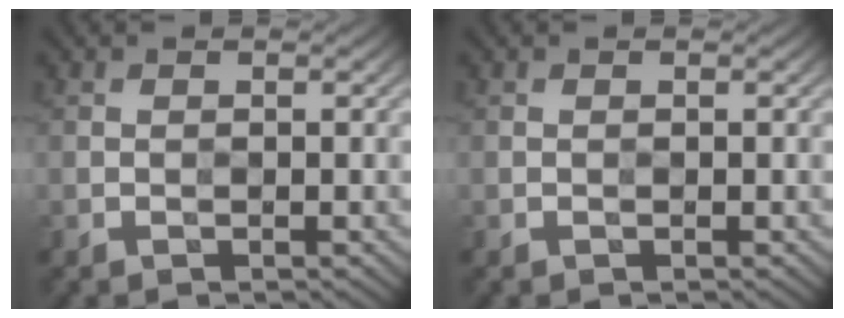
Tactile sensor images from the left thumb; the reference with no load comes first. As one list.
[{"total": 0.0}]